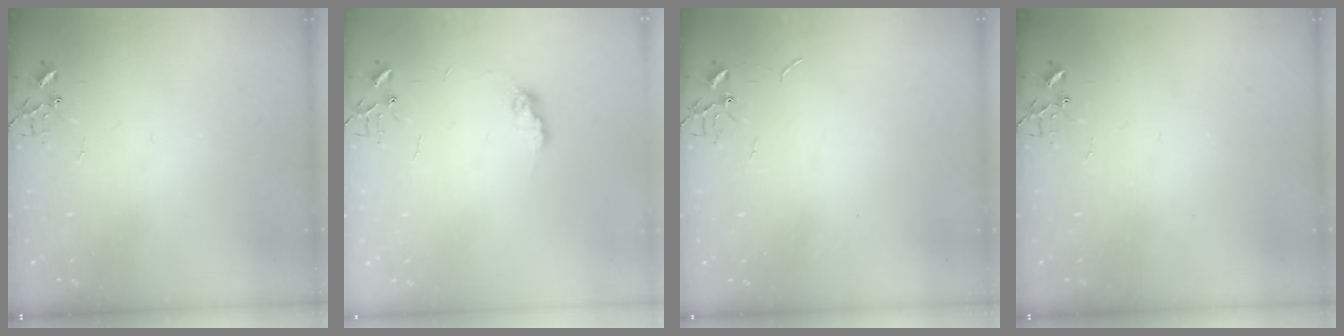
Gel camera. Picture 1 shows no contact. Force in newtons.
{"total": 7.2, "press": 7.2, "slide": 0.3}
{"total": 0.8, "press": 0.8, "slide": 0.2}
{"total": 0.0}